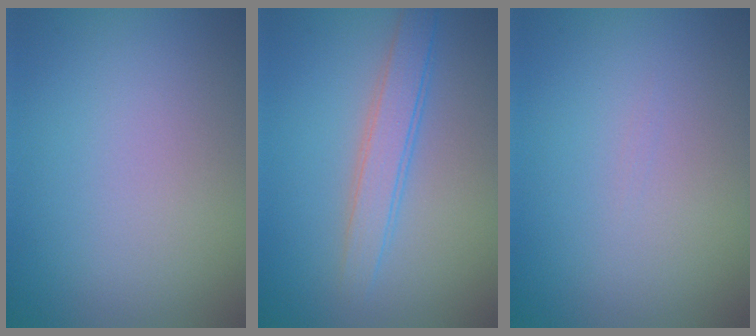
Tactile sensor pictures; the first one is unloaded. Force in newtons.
{"total": 2.8, "press": 2.7, "slide": 0.1}
{"total": 0.0}